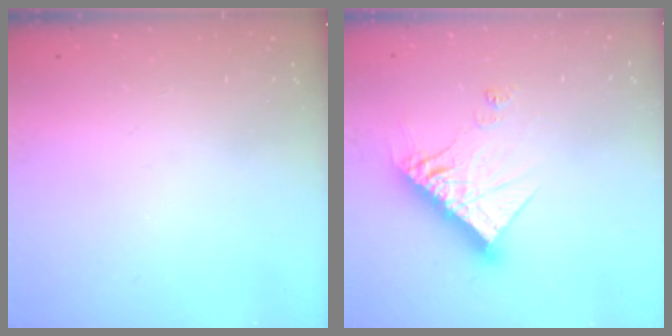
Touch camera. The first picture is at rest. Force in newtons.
{"total": 13.5, "press": 13.5, "slide": 1.1}